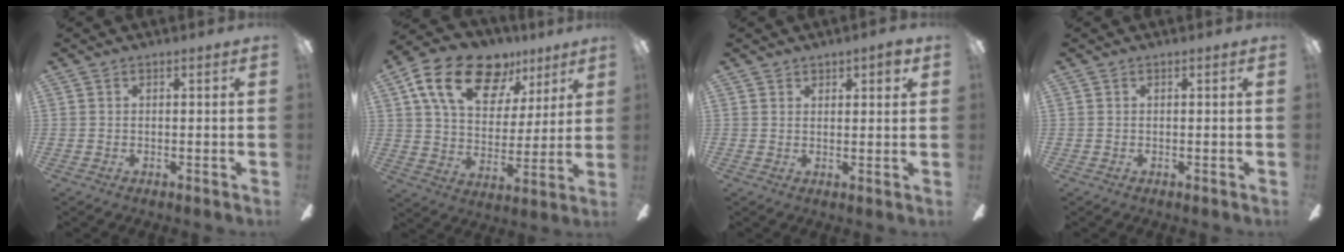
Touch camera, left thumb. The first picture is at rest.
{"total": 19.7, "force": [11.1, 11.8, 11.3], "torque": [-0.187, -0.043, 0.198]}
{"total": 2.2, "force": [1.9, 0.9, 0.9], "torque": [-0.010, -0.003, 0.032]}
{"total": 0.0}